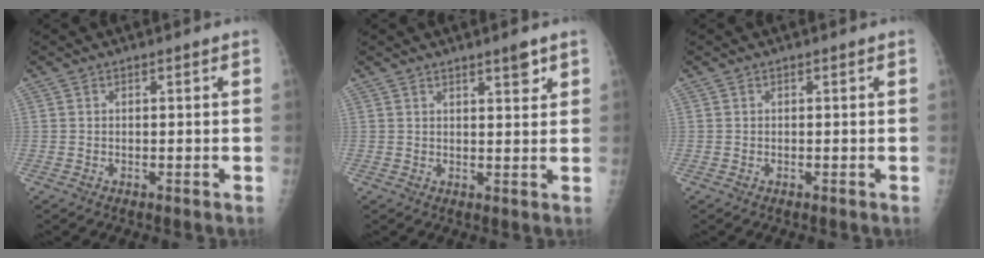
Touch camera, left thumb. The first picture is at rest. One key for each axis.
{"total": 3.1, "fx": 2.2, "fy": 0.6, "fz": 2.1, "tx": -0.024, "ty": -0.015, "tz": 0.031}
{"total": 0.0}